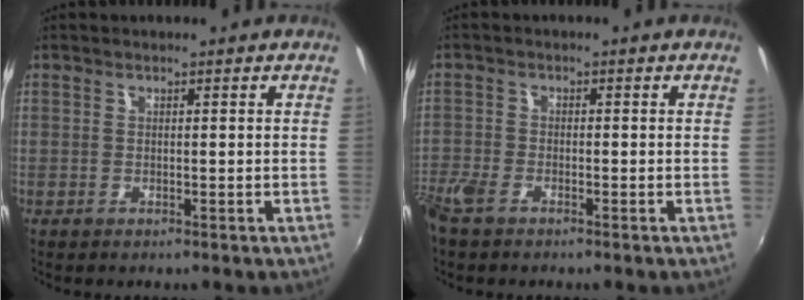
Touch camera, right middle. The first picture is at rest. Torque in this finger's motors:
{"motor_torque": [0.95, -0.98, 0.30, 0.11]}